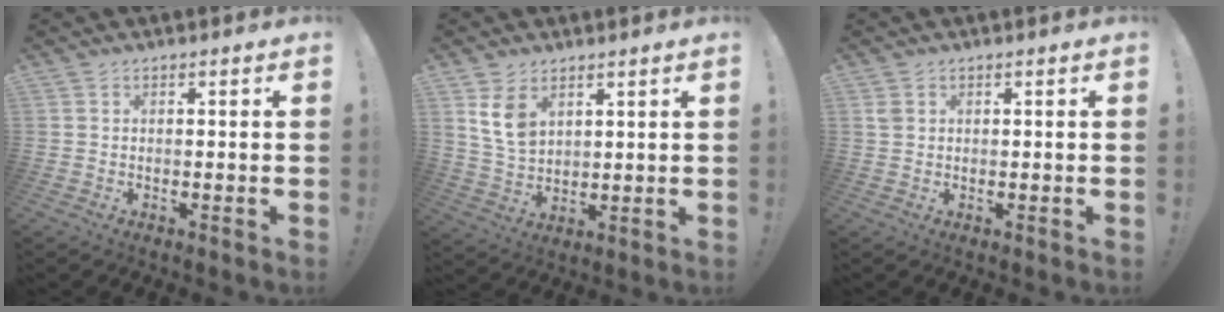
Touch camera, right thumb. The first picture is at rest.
{"total": 8.3, "force": [4.4, 5.5, 4.5], "torque": [-0.074, -0.017, 0.088]}
{"total": 1.6, "force": [0.7, 1.2, 0.8], "torque": [-0.013, 0.003, 0.013]}